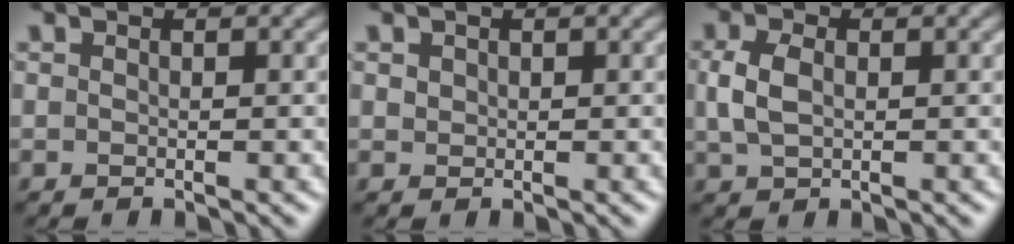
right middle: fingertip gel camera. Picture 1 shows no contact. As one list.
[{"total": 0.7, "force": [0.5, 0.5, 0.0], "torque": [-0.002, 0.001, 0.011]}, {"total": 2.7, "force": [0.3, 1.8, 1.9], "torque": [-0.049, 0.005, 0.007]}]